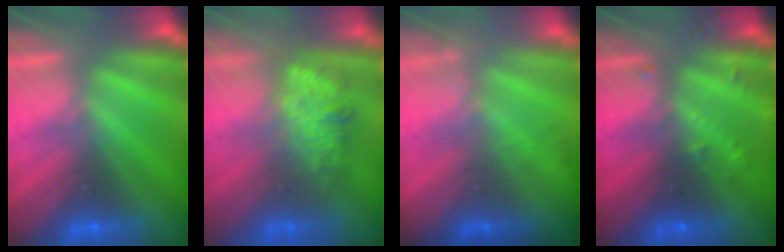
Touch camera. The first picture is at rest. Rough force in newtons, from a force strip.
{"total": 2.6}
{"total": 1.7}
{"total": 2.9}